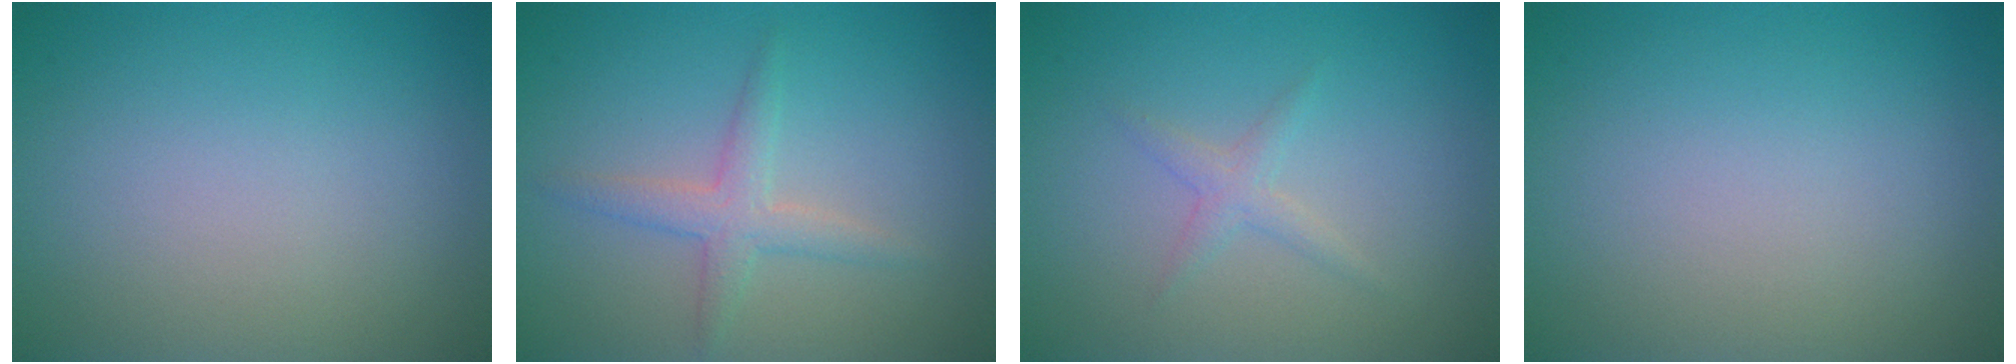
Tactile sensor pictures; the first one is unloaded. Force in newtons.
{"total": 2.4, "press": 2.4, "slide": 0.0}
{"total": 1.8, "press": 1.8, "slide": 0.1}
{"total": 0.0}